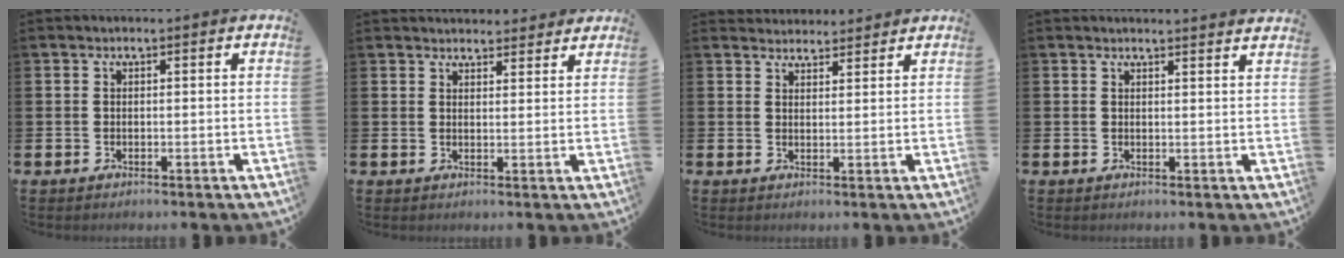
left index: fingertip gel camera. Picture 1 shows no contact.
{"total": 3.1, "force": [3.0, 0.8, -0.2], "torque": [0.007, -0.018, 0.053]}
{"total": 2.9, "force": [2.8, 0.8, -0.1], "torque": [-0.002, -0.013, 0.052]}
{"total": 1.7, "force": [1.7, -0.2, -0.2], "torque": [0.011, -0.017, 0.029]}